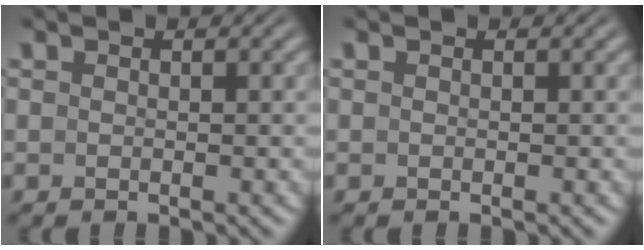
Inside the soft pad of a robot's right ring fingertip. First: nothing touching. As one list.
[{"total": 0.0}]